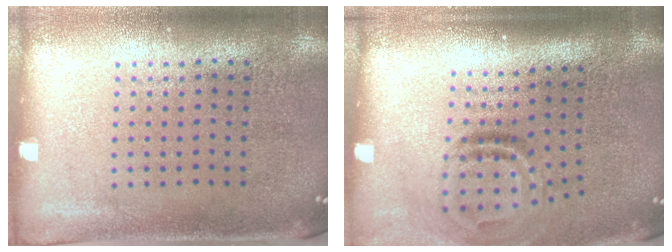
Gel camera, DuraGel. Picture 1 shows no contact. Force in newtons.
{"total": 1.9, "press": 1.1, "slide": 1.5}